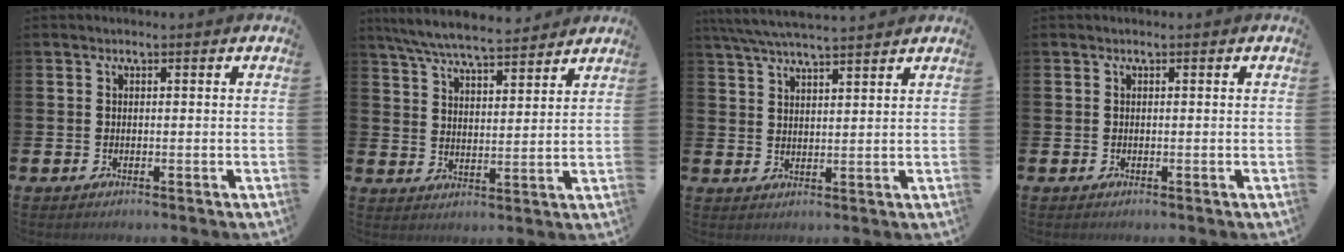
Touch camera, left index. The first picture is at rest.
{"total": 7.2, "force": [6.8, 0.8, 2.3], "torque": [-0.072, -0.030, 0.124]}
{"total": 5.4, "force": [5.1, 0.2, 1.8], "torque": [-0.056, -0.015, 0.094]}
{"total": 0.0}